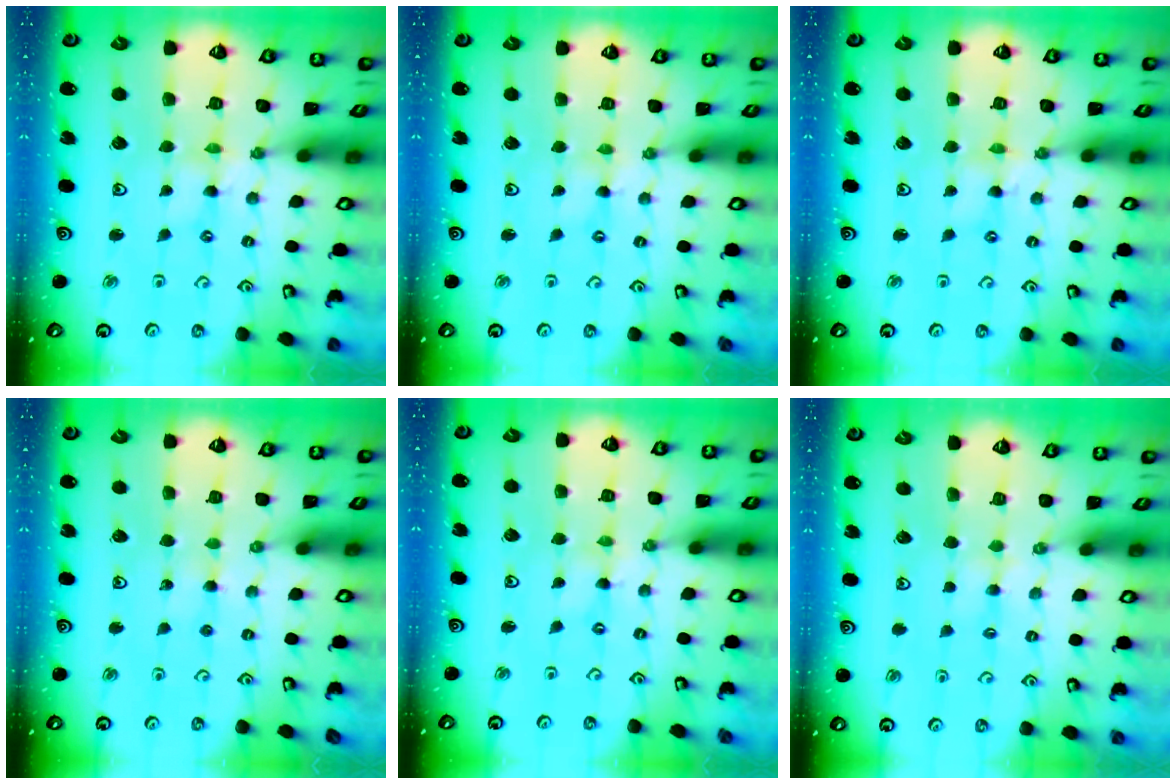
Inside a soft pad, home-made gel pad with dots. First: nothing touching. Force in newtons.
{"total": 0.0}
{"total": 0.7, "press": 0.6, "slide": 0.2}
{"total": 2.6, "press": 2.6, "slide": 0.3}
{"total": 0.0}
{"total": 3.1, "press": 3.1, "slide": 0.4}